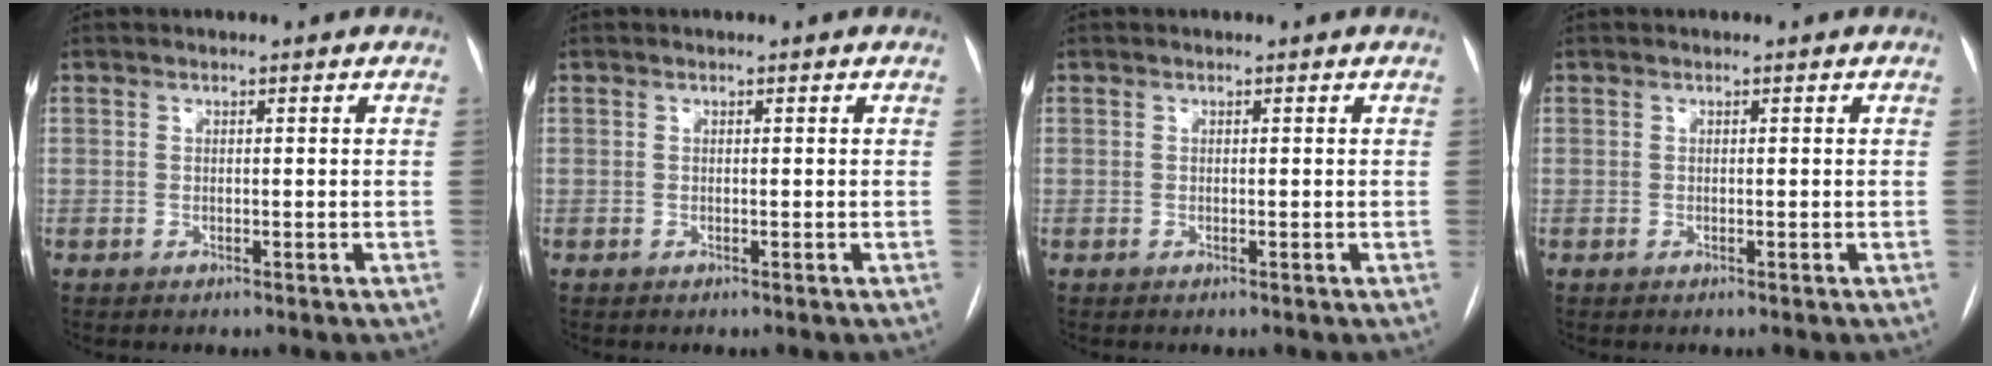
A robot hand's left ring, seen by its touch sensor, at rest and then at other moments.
{"total": 0.0}
{"total": 0.0}
{"total": 0.0}